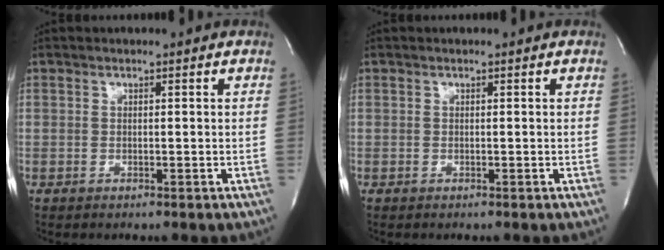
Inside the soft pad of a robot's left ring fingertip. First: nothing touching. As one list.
[{"total": 0.0}]